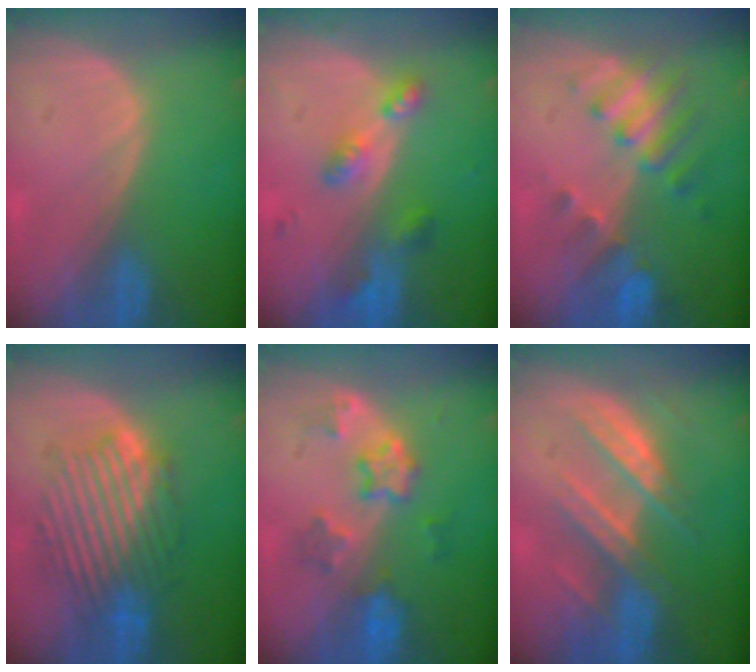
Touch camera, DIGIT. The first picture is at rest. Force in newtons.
{"total": 5.2, "press": 4.8, "slide": 1.8}
{"total": 7.7, "press": 6.7, "slide": 3.6}
{"total": 9.0, "press": 9.0, "slide": 1.2}
{"total": 5.7, "press": 5.7, "slide": 0.4}
{"total": 8.3, "press": 7.6, "slide": 3.3}